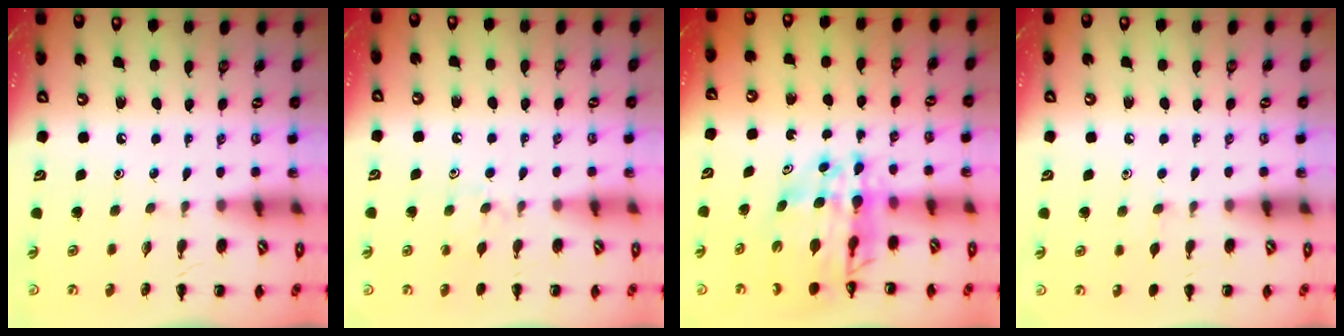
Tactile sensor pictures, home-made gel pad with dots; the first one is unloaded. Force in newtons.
{"total": 5.4, "press": 5.1, "slide": 1.8}
{"total": 14.9, "press": 14.4, "slide": 4.1}
{"total": 2.8, "press": 2.5, "slide": 1.3}